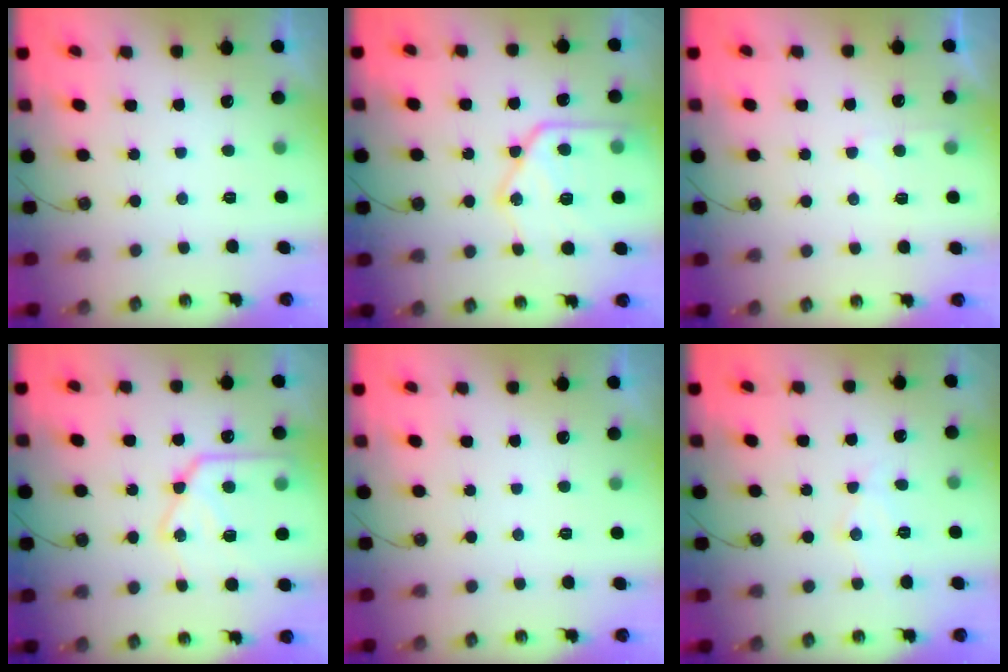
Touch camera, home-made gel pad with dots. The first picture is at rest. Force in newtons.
{"total": 19.5, "press": 19.4, "slide": 1.9}
{"total": 4.3, "press": 4.2, "slide": 0.6}
{"total": 16.4, "press": 16.4, "slide": 1.6}
{"total": 0.0}
{"total": 7.8, "press": 7.8, "slide": 0.5}